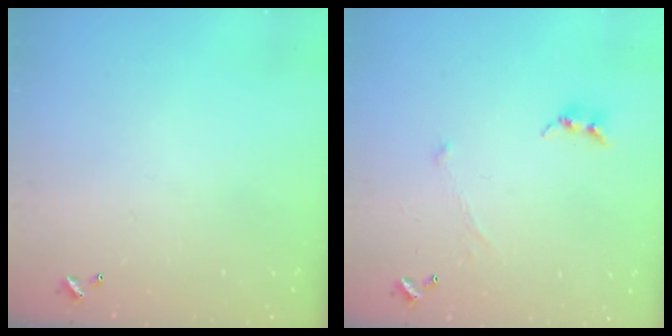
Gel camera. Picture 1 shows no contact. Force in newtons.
{"total": 0.6, "press": 0.6, "slide": 0.3}